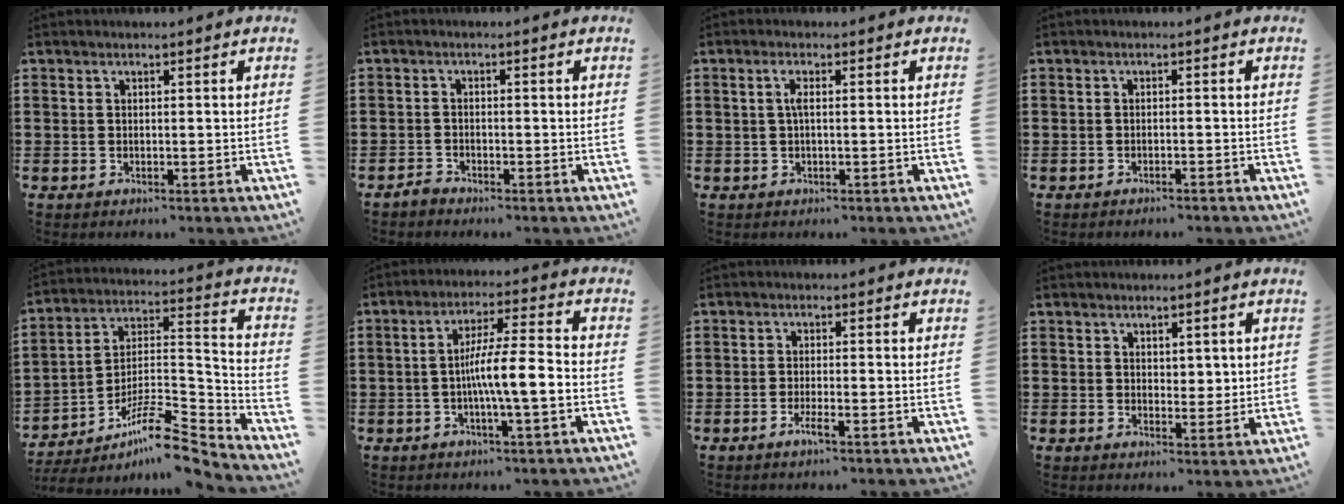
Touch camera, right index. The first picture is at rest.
{"total": 1.3, "force": [-1.2, 0.4, 0.2], "torque": [-0.008, 0.001, -0.026]}
{"total": 1.8, "force": [0.0, 0.3, 1.8], "torque": [-0.036, 0.000, -0.001]}
{"total": 0.9, "force": [-0.9, -0.1, 0.2], "torque": [-0.006, 0.000, -0.017]}
{"total": 10.4, "force": [-7.9, 2.7, 6.3], "torque": [-0.112, 0.015, -0.154]}
{"total": 8.3, "force": [-1.7, 0.8, 8.1], "torque": [-0.139, 0.002, -0.031]}
{"total": 2.4, "force": [-1.4, 0.2, 2.0], "torque": [-0.047, -0.008, -0.030]}
{"total": 2.3, "force": [1.6, 1.5, 0.7], "torque": [-0.003, 0.002, 0.027]}